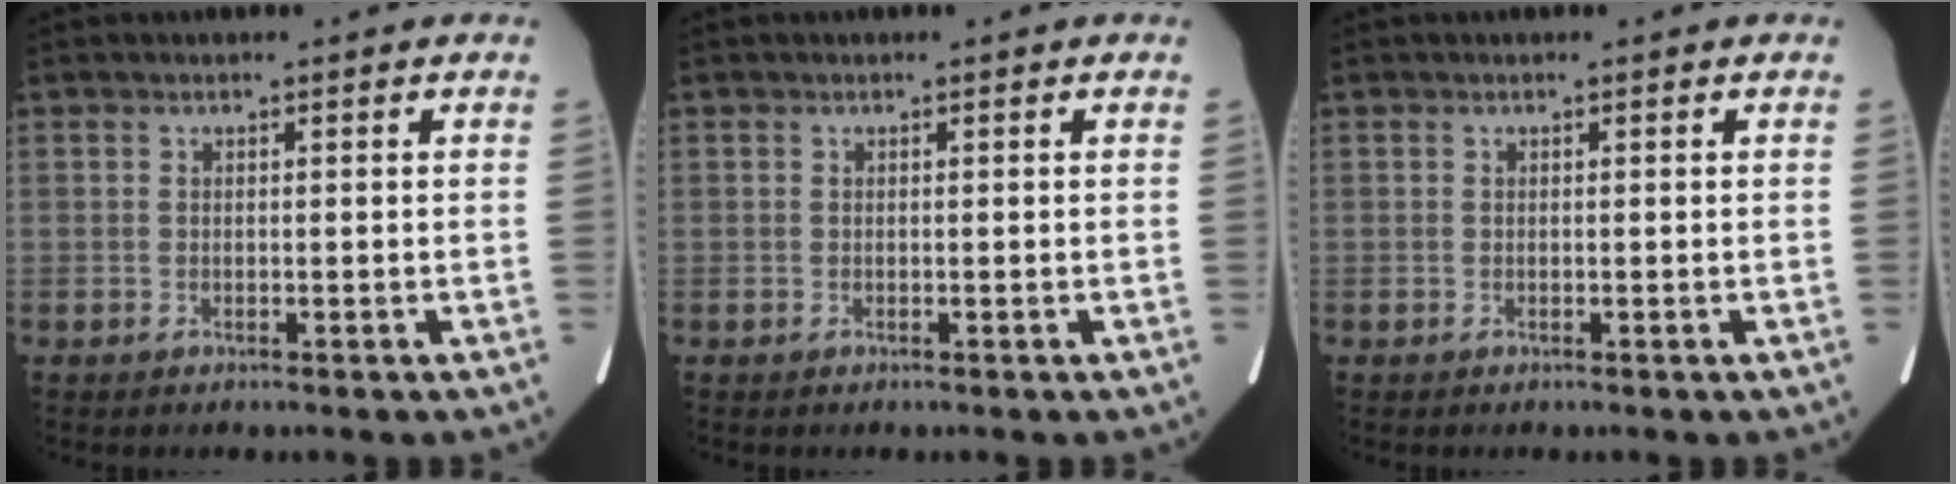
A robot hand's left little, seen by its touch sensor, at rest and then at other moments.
{"total": 0.0}
{"total": 0.0}